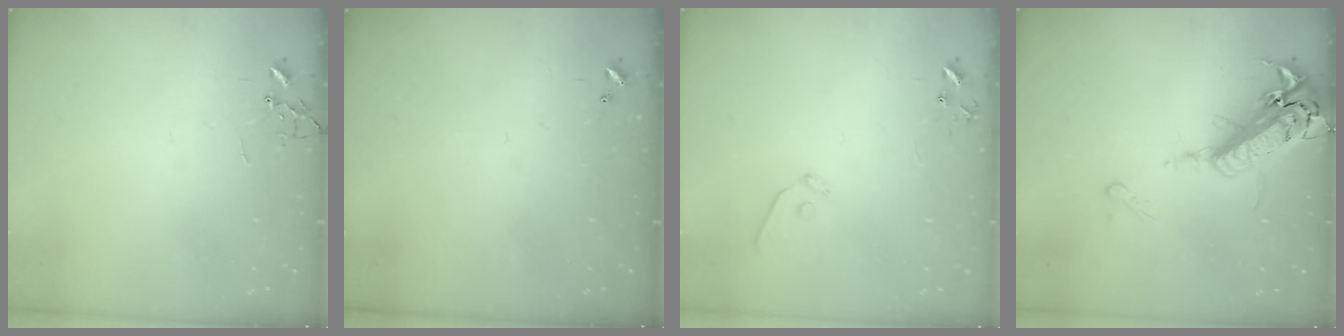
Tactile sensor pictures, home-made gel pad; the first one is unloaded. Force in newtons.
{"total": 0.0}
{"total": 7.4, "press": 7.4, "slide": 0.6}
{"total": 21.2, "press": 20.7, "slide": 4.7}